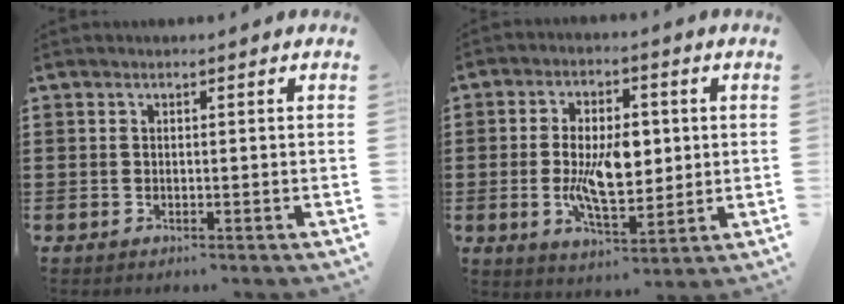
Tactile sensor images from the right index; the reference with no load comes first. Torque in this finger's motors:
{"motor_torque": [2.08, 0.06, 1.05, 0.21]}